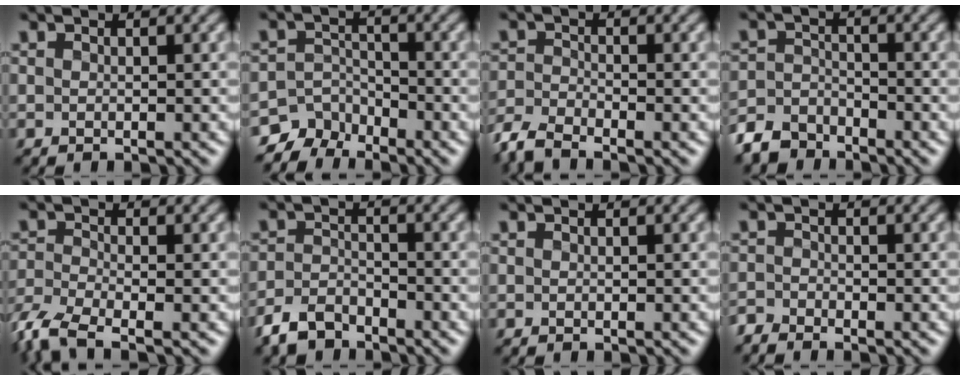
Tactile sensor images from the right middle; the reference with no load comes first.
{"total": 4.0, "force": [-3.6, 1.8, -0.2], "torque": [0.016, 0.002, -0.067]}
{"total": 3.8, "force": [-3.2, 1.2, 1.7], "torque": [-0.046, -0.006, -0.077]}
{"total": 3.3, "force": [-3.0, 1.4, 0.3], "torque": [-0.008, 0.000, -0.067]}
{"total": 5.3, "force": [-4.1, 1.8, 2.9], "torque": [-0.078, -0.011, -0.091]}
{"total": 3.1, "force": [-2.7, 1.3, 0.7], "torque": [-0.019, 0.001, -0.062]}
{"total": 0.0}
{"total": 1.8, "force": [-1.6, 0.6, 0.3], "torque": [-0.014, -0.005, -0.037]}